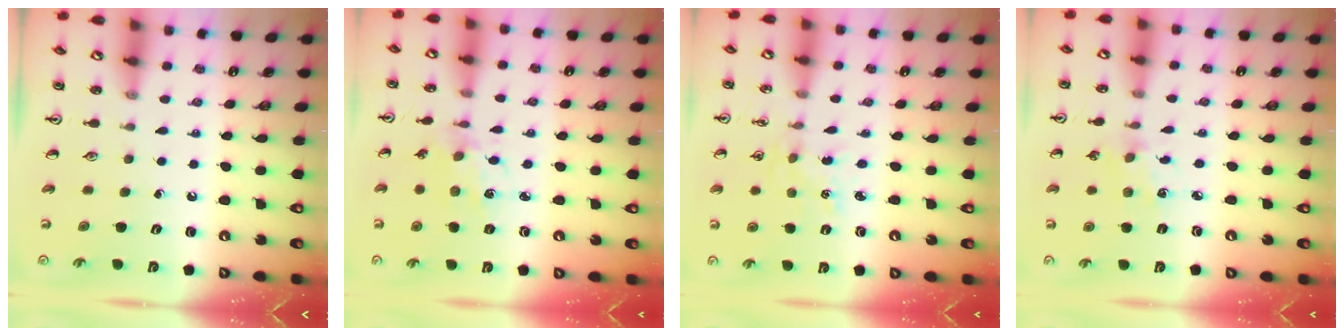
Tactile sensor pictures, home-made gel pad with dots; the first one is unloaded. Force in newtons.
{"total": 3.4, "press": 3.3, "slide": 0.9}
{"total": 1.0, "press": 1.0, "slide": 0.1}
{"total": 2.4, "press": 2.4, "slide": 0.6}